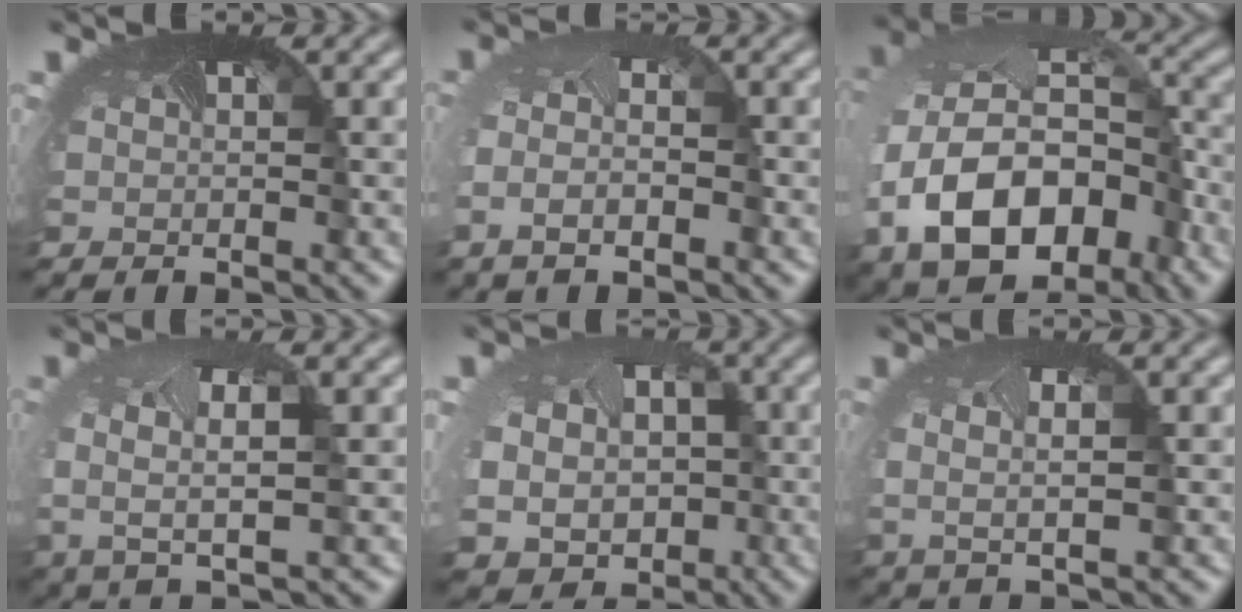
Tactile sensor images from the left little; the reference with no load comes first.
{"total": 2.9, "force": [-1.2, 1.0, 2.4], "torque": [-0.053, -0.015, -0.020]}
{"total": 13.3, "force": [-4.7, 8.6, 9.0], "torque": [-0.196, -0.032, -0.073]}
{"total": 3.0, "force": [-0.1, 0.9, 2.9], "torque": [-0.075, -0.006, -0.006]}
{"total": 10.5, "force": [-1.1, 9.0, 5.4], "torque": [-0.103, -0.041, -0.024]}
{"total": 1.7, "force": [0.2, 0.0, 1.7], "torque": [-0.046, -0.003, 0.001]}